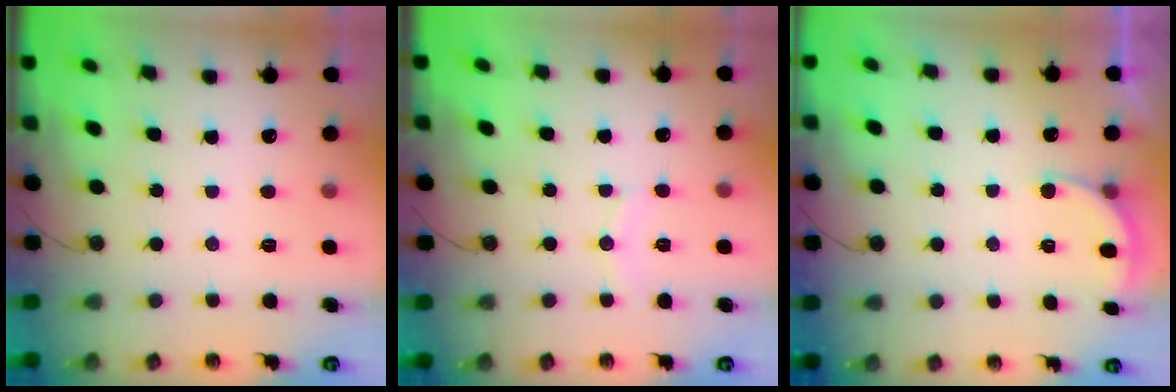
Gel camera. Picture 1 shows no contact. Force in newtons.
{"total": 5.2, "press": 5.2, "slide": 0.6}
{"total": 3.0, "press": 2.9, "slide": 0.7}